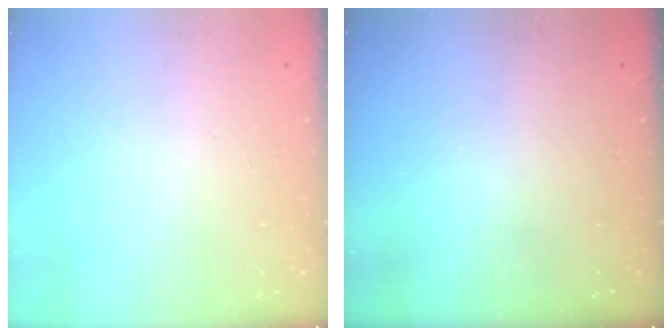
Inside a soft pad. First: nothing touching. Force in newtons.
{"total": 0.0}